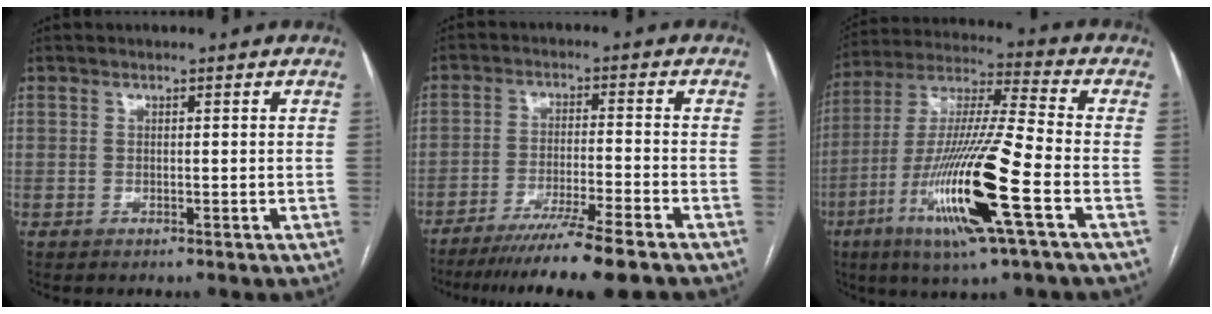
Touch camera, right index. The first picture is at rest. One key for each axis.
{"total": 12.2, "fx": -9.9, "fy": -1.3, "fz": 7.0, "tx": -0.093, "ty": -0.038, "tz": -0.156}
{"total": 19.4, "fx": -7.1, "fy": 0.5, "fz": 18.0, "tx": -0.375, "ty": -0.027, "tz": -0.135}